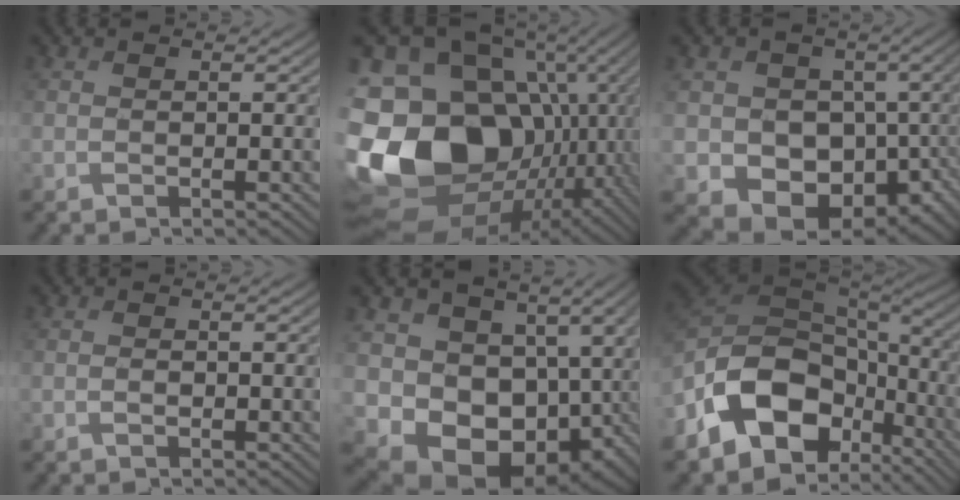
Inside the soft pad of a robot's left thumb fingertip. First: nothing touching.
{"total": 22.3, "force": [-1.1, 17.1, 14.3], "torque": [-0.356, -0.041, 0.022]}
{"total": 12.4, "force": [-1.9, 10.3, 6.6], "torque": [-0.115, -0.044, -0.031]}
{"total": 0.9, "force": [-0.4, 0.4, 0.7], "torque": [-0.014, 0.002, -0.007]}
{"total": 16.0, "force": [-2.3, 12.2, 10.1], "torque": [-0.187, -0.047, -0.012]}
{"total": 15.6, "force": [-6.3, 10.5, 9.7], "torque": [-0.227, -0.025, -0.121]}